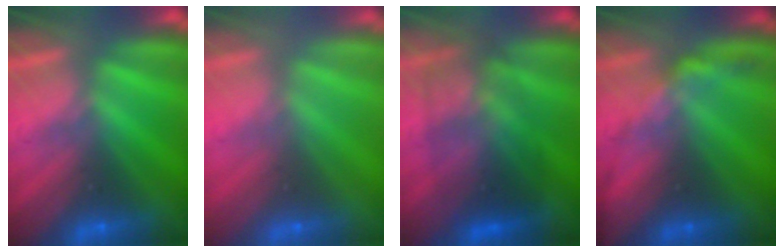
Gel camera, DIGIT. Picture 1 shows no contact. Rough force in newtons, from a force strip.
{"total": 3.0}
{"total": 2.9}
{"total": 2.4}